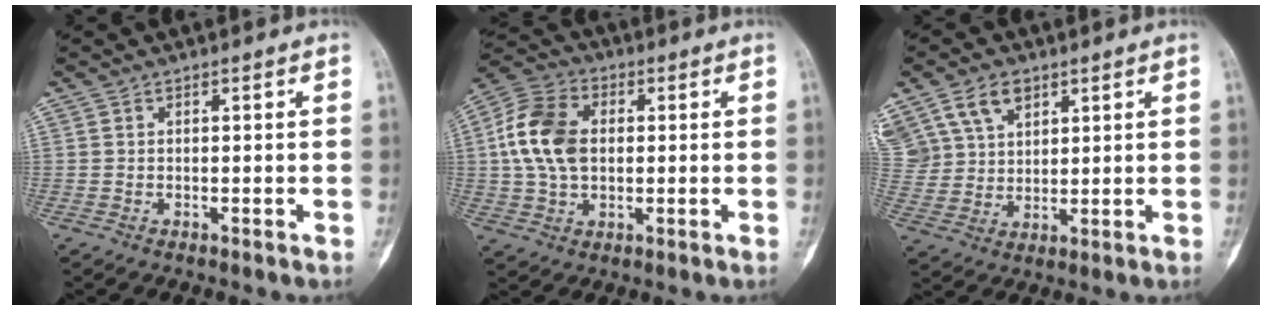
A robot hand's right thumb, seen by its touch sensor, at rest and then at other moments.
{"total": 13.0, "force": [1.2, 8.9, 9.3], "torque": [-0.175, 0.018, 0.018]}
{"total": 14.7, "force": [7.7, 10.3, 6.9], "torque": [-0.152, 0.004, 0.159]}